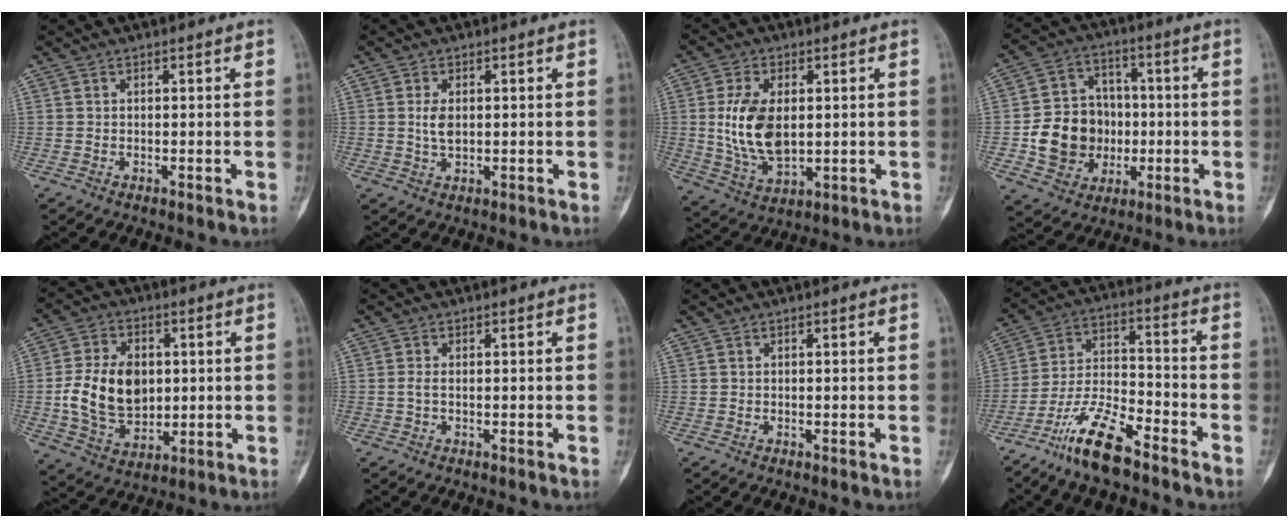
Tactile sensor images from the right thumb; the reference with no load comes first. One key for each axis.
{"total": 3.1, "fx": 0.3, "fy": 1.7, "fz": 2.5, "tx": -0.050, "ty": -0.004, "tz": 0.008}
{"total": 12.3, "fx": 0.9, "fy": 7.2, "fz": 10.0, "tx": -0.187, "ty": -0.011, "tz": 0.029}
{"total": 14.4, "fx": -2.0, "fy": 12.5, "fz": 6.9, "tx": -0.077, "ty": 0.025, "tz": -0.029}
{"total": 14.2, "fx": 0.5, "fy": 10.0, "fz": 10.1, "tx": -0.159, "ty": 0.000, "tz": 0.021}
{"total": 1.0, "fx": -0.1, "fy": 0.4, "fz": 0.9, "tx": -0.022, "ty": 0.000, "tz": -0.002}
{"total": 0.0}
{"total": 12.4, "fx": -9.0, "fy": 3.5, "fz": 7.8, "tx": -0.156, "ty": 0.061, "tz": -0.175}